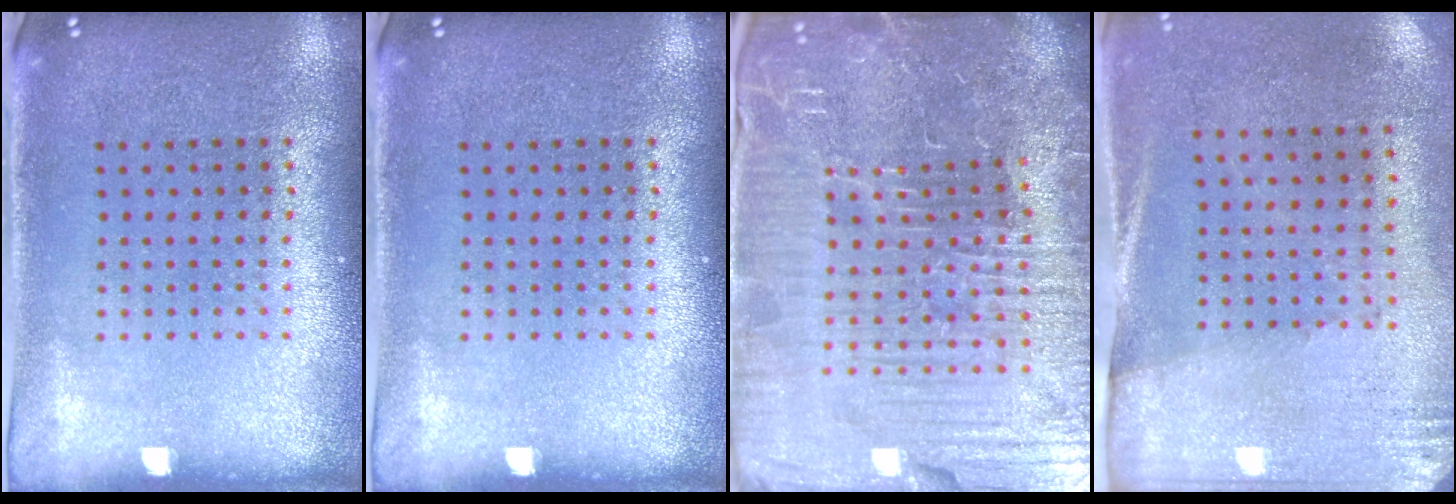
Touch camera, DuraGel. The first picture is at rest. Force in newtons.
{"total": 0.0}
{"total": 7.6, "press": 6.7, "slide": 3.5}
{"total": 2.7, "press": 2.4, "slide": 1.4}